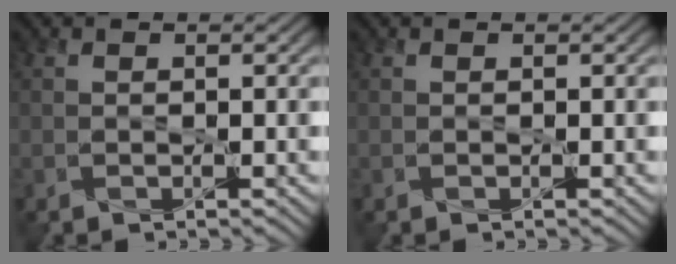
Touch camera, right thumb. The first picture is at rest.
{"total": 0.0}